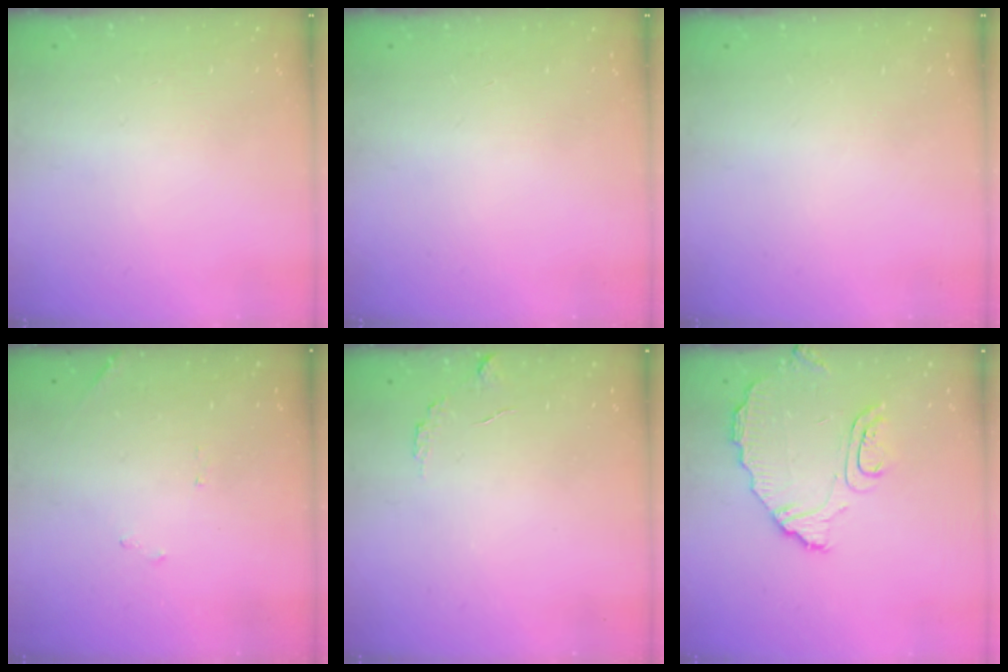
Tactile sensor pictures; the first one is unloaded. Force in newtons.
{"total": 0.0}
{"total": 0.0}
{"total": 6.9, "press": 6.9, "slide": 0.2}
{"total": 5.6, "press": 5.6, "slide": 0.2}
{"total": 9.5, "press": 9.5, "slide": 0.4}